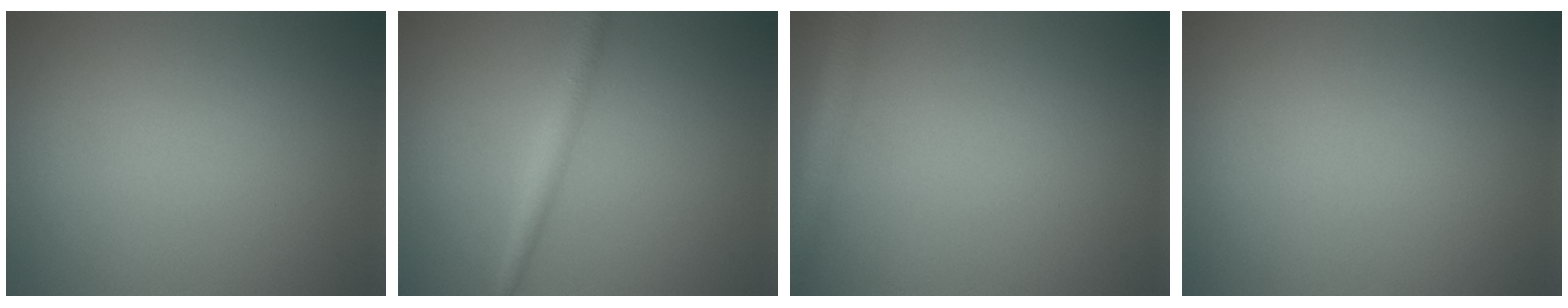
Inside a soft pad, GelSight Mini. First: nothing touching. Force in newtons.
{"total": 2.1, "press": 2.1, "slide": 0.1}
{"total": 2.8, "press": 2.8, "slide": 0.2}
{"total": 0.0}